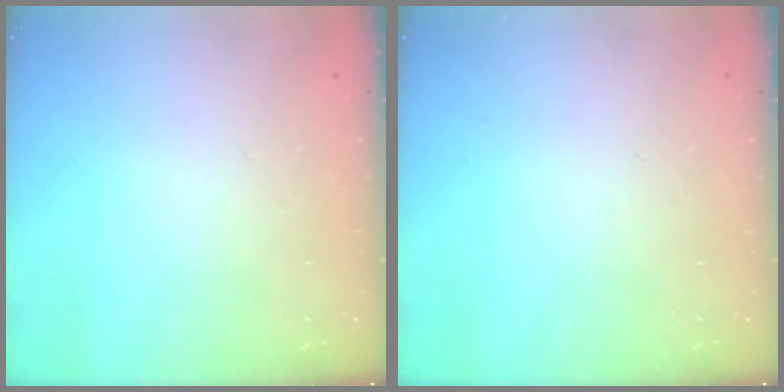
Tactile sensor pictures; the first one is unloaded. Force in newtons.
{"total": 0.0}